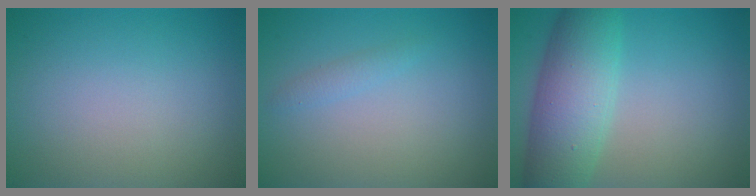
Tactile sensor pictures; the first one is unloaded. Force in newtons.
{"total": 1.0, "press": 1.0, "slide": 0.0}
{"total": 7.4, "press": 7.4, "slide": 0.2}